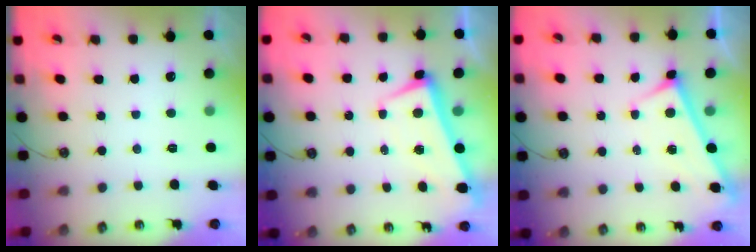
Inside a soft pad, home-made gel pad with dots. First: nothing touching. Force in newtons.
{"total": 2.0, "press": 1.9, "slide": 0.7}
{"total": 3.1, "press": 3.1, "slide": 0.3}